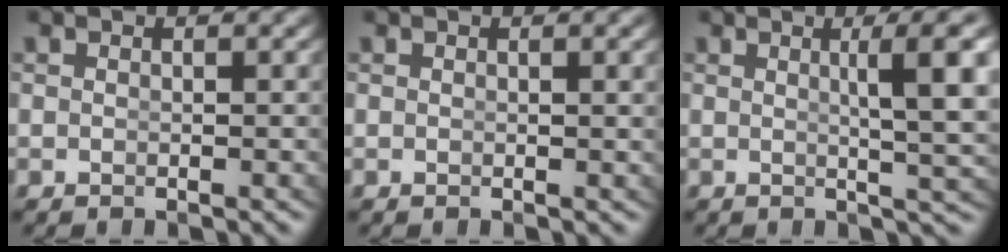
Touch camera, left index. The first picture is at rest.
{"total": 0.6, "force": [0.3, -0.2, 0.5], "torque": [-0.005, -0.001, 0.005]}
{"total": 5.6, "force": [1.3, 0.5, 5.4], "torque": [-0.064, 0.001, 0.023]}